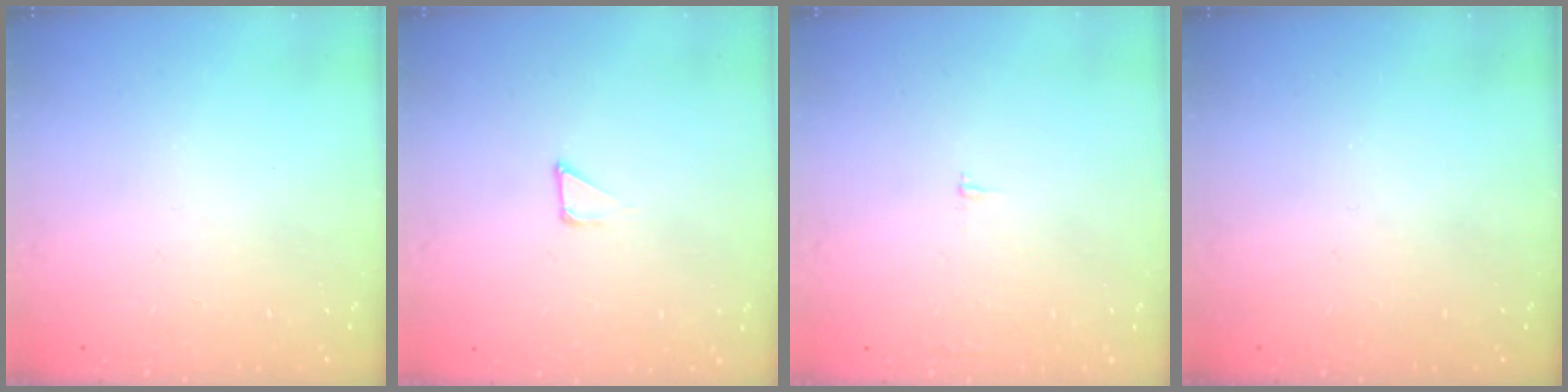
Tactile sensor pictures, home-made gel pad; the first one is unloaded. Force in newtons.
{"total": 1.6, "press": 1.6, "slide": 0.1}
{"total": 2.1, "press": 2.1, "slide": 0.2}
{"total": 0.0}